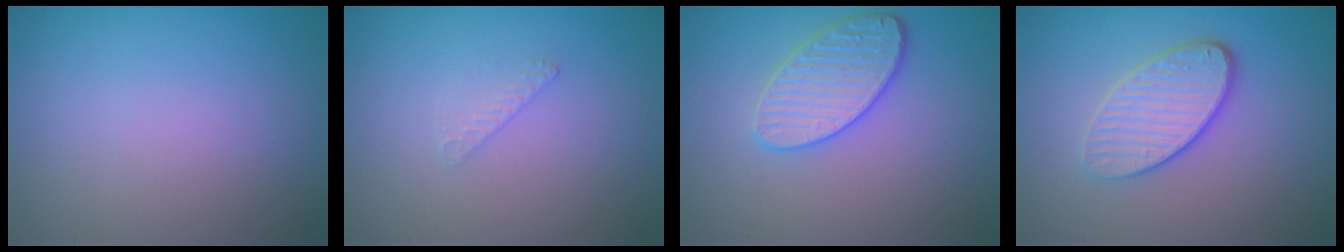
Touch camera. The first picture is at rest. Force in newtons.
{"total": 0.6, "press": 0.3, "slide": 0.5}
{"total": 3.8, "press": 3.5, "slide": 1.4}
{"total": 4.0, "press": 3.3, "slide": 2.4}